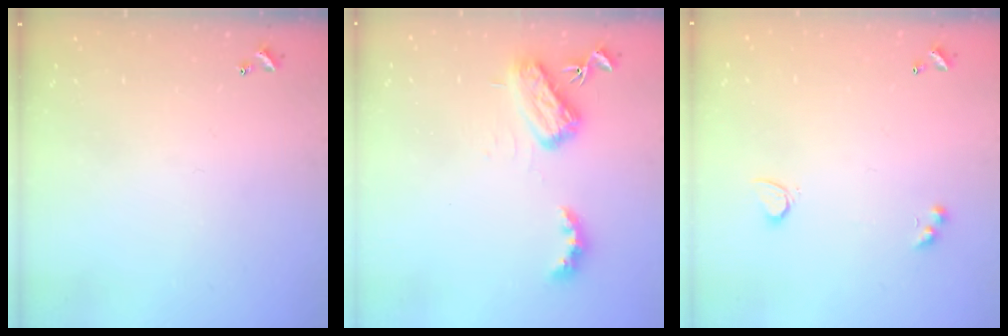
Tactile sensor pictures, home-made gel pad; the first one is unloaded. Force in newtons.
{"total": 7.0, "press": 7.0, "slide": 0.1}
{"total": 3.1, "press": 2.4, "slide": 1.9}